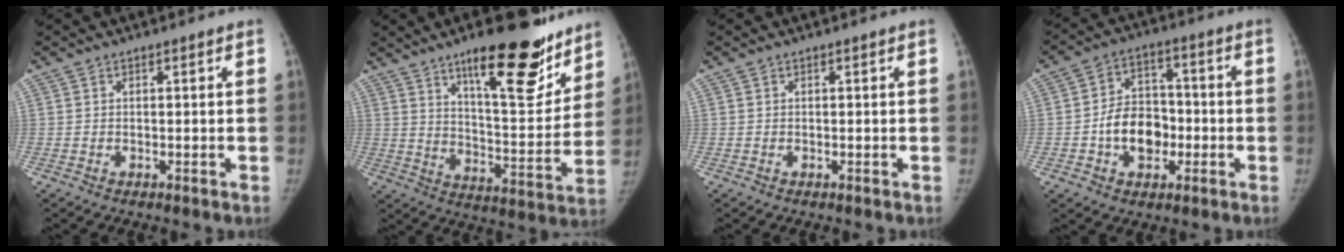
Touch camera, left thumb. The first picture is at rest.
{"total": 21.3, "force": [13.9, 6.5, 14.7], "torque": [-0.166, -0.083, 0.214]}
{"total": 0.0}
{"total": 11.1, "force": [-2.5, 8.4, 6.8], "torque": [-0.073, 0.027, -0.044]}